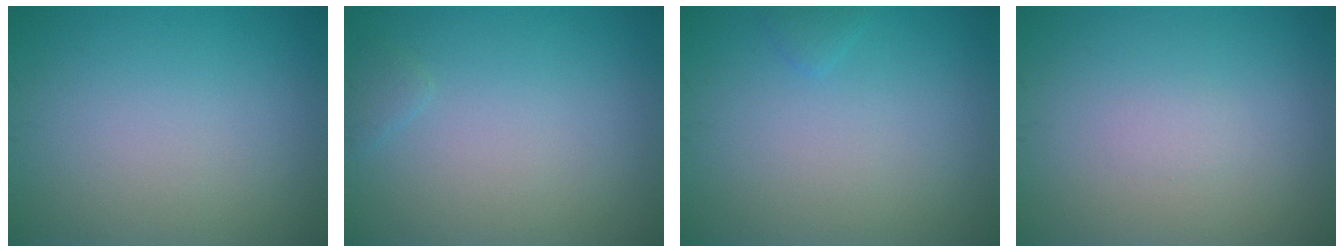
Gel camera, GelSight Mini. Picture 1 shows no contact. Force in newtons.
{"total": 0.6, "press": 0.6, "slide": 0.1}
{"total": 0.6, "press": 0.6, "slide": 0.0}
{"total": 0.6, "press": 0.6, "slide": 0.0}